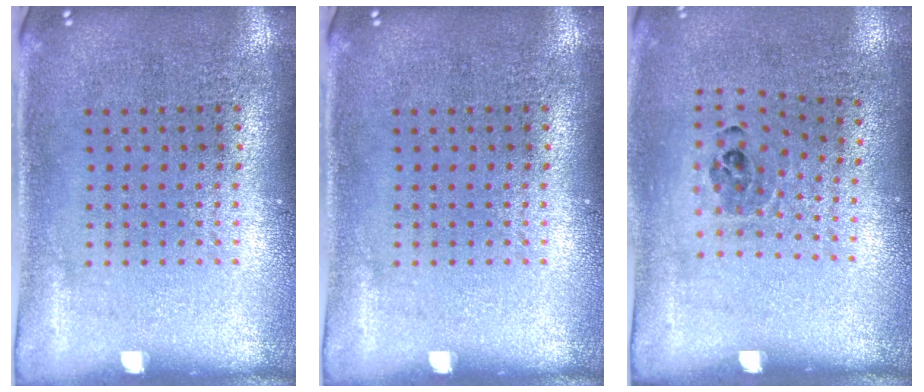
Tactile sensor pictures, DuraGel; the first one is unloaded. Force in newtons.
{"total": 0.0}
{"total": 0.9, "press": 0.8, "slide": 0.6}